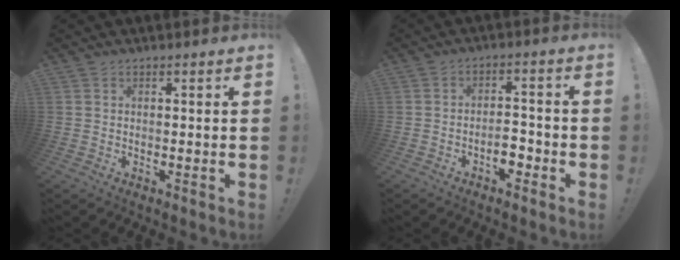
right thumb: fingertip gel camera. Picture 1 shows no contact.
{"total": 5.4, "force": [-2.9, 2.5, 3.8], "torque": [-0.055, 0.010, -0.049]}